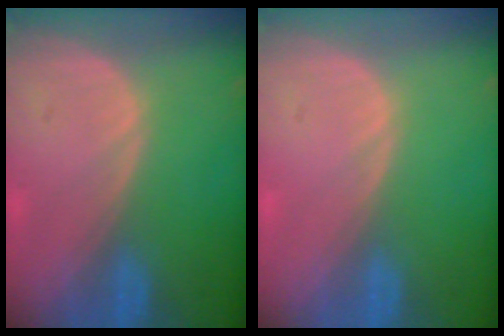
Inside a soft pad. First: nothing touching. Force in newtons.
{"total": 0.0}